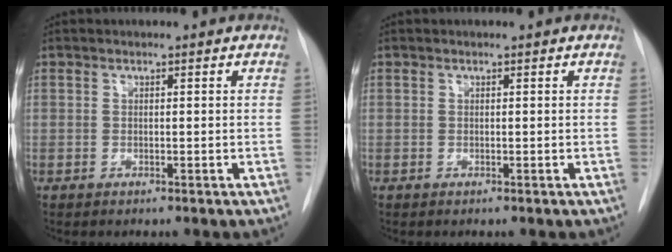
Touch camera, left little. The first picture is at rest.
{"total": 0.0}